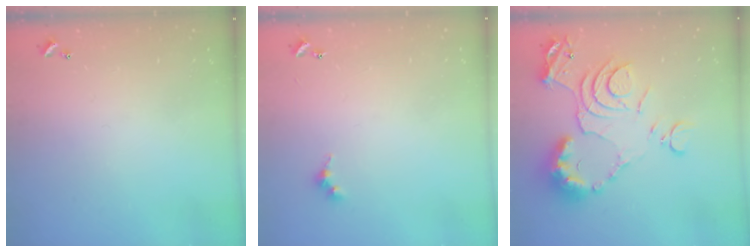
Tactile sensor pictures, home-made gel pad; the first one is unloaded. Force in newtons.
{"total": 4.6, "press": 4.5, "slide": 0.7}
{"total": 15.1, "press": 15.0, "slide": 1.6}